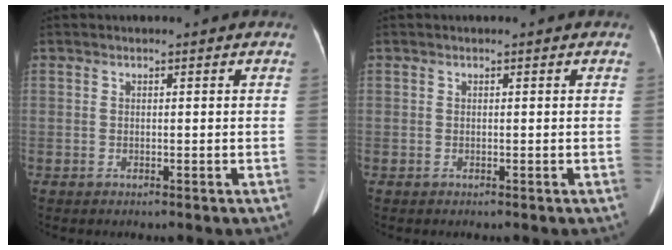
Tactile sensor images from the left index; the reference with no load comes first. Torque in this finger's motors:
{"motor_torque": [-0.02, -0.01, 0.06, 0.00]}